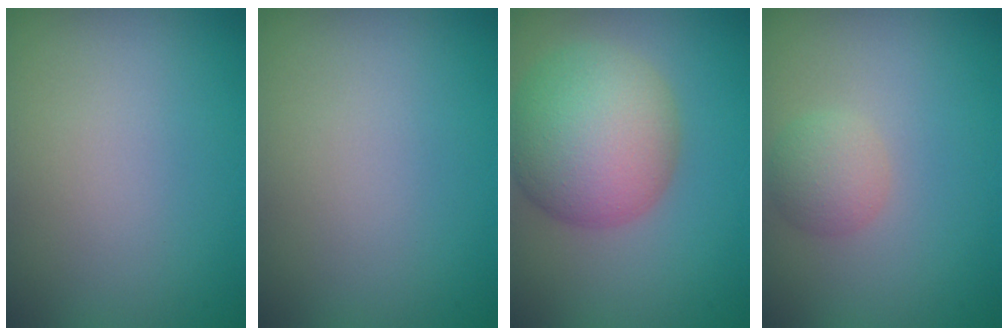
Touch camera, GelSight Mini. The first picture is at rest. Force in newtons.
{"total": 0.0}
{"total": 8.5, "press": 8.4, "slide": 0.3}
{"total": 2.3, "press": 2.3, "slide": 0.2}